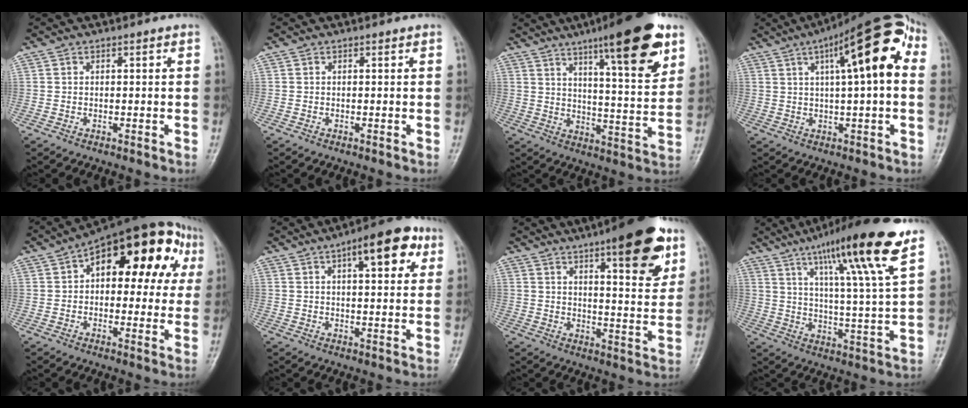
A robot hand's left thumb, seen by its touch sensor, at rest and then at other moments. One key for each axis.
{"total": 0.0}
{"total": 18.7, "fx": 10.8, "fy": 3.9, "fz": 14.7, "tx": -0.189, "ty": -0.050, "tz": 0.161}
{"total": 16.6, "fx": 4.5, "fy": 4.4, "fz": 15.4, "tx": -0.209, "ty": 0.030, "tz": 0.056}
{"total": 22.5, "fx": 6.6, "fy": 11.8, "fz": 18.0, "tx": -0.201, "ty": 0.032, "tz": 0.082}
{"total": 11.6, "fx": 5.1, "fy": 4.4, "fz": 9.4, "tx": -0.100, "ty": 0.000, "tz": 0.062}
{"total": 16.0, "fx": 8.9, "fy": 4.3, "fz": 12.6, "tx": -0.144, "ty": -0.042, "tz": 0.122}
{"total": 18.7, "fx": 11.1, "fy": 0.9, "fz": 15.0, "tx": -0.229, "ty": -0.045, "tz": 0.173}